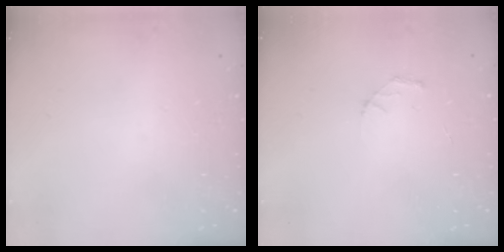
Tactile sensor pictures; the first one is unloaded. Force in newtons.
{"total": 1.9, "press": 1.9, "slide": 0.2}